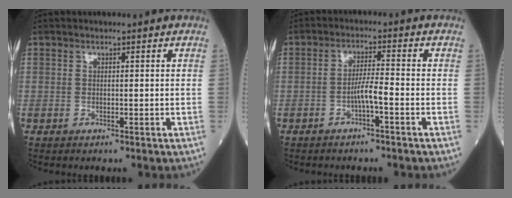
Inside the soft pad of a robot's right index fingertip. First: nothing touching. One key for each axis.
{"total": 3.3, "fx": -1.5, "fy": -0.1, "fz": 3.0, "tx": -0.054, "ty": 0.005, "tz": -0.029}